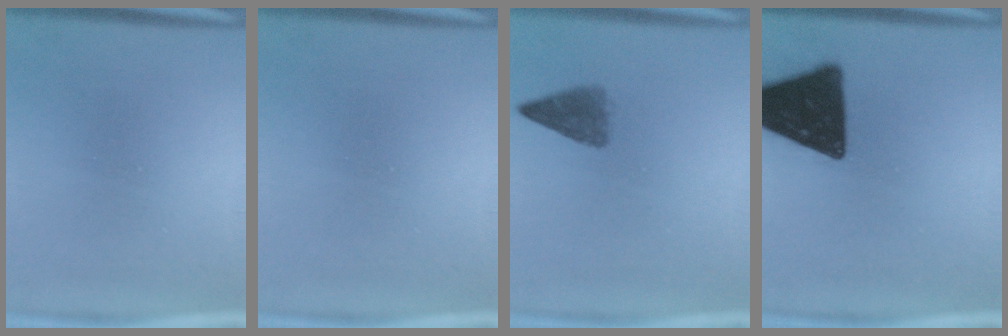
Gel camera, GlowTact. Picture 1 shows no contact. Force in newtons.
{"total": 0.0}
{"total": 2.7}
{"total": 17.1}